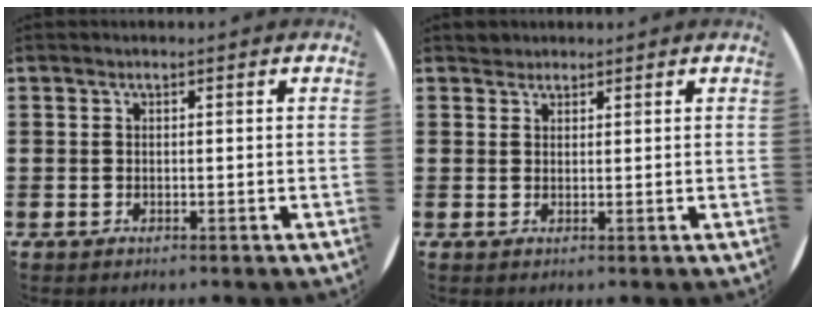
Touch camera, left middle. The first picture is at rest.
{"total": 1.3, "force": [1.2, 0.4, -0.1], "torque": [0.008, -0.002, 0.023]}